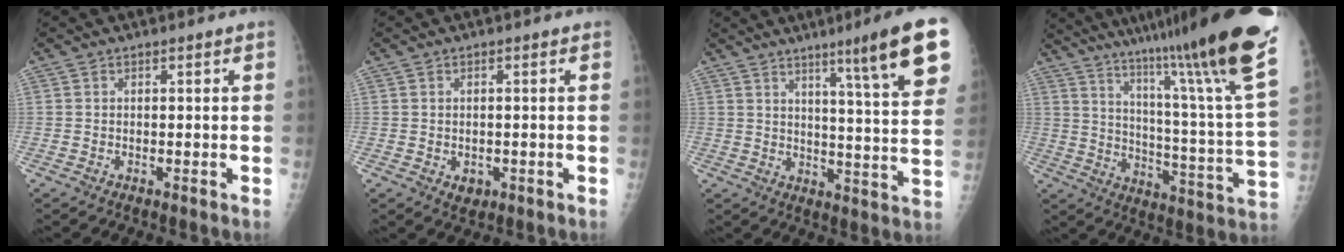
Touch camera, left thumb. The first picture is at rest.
{"total": 2.2, "force": [-0.5, 1.8, 1.2], "torque": [-0.008, -0.001, 0.001]}
{"total": 16.5, "force": [9.0, 0.9, 13.9], "torque": [-0.176, -0.042, 0.122]}
{"total": 30.8, "force": [22.2, 1.1, 21.3], "torque": [-0.300, -0.122, 0.320]}